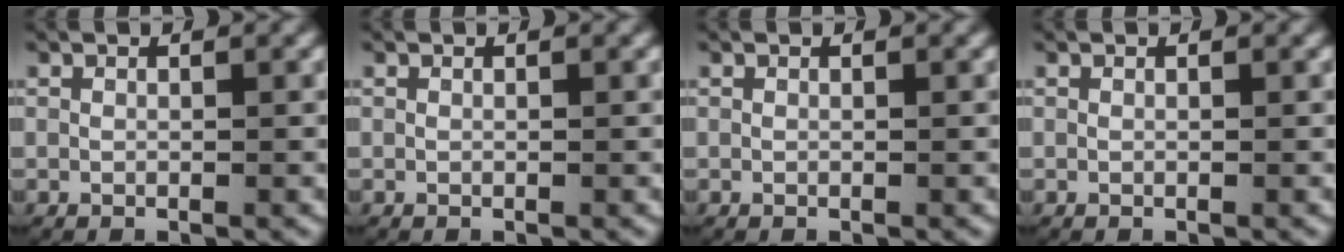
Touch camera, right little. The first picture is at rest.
{"total": 0.0}
{"total": 0.0}
{"total": 0.0}